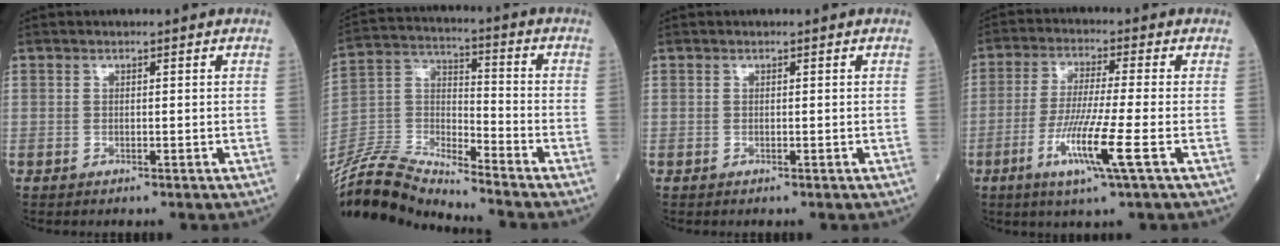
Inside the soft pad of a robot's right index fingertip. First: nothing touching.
{"total": 14.5, "force": [-14.2, 0.1, 3.1], "torque": [-0.067, 0.030, -0.279]}
{"total": 0.0}
{"total": 9.6, "force": [-3.6, -0.8, 8.9], "torque": [-0.178, -0.023, -0.071]}